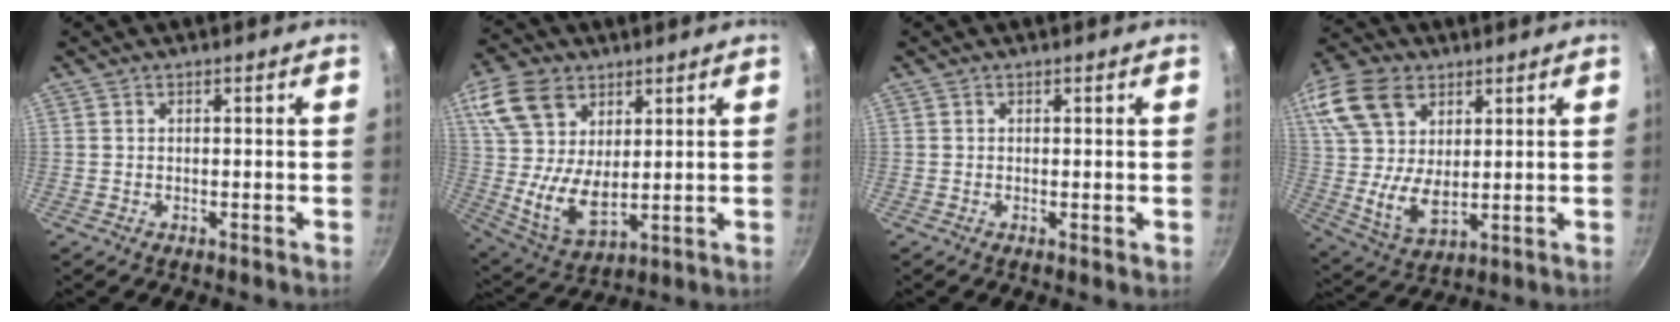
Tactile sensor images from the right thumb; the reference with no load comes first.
{"total": 15.6, "force": [6.8, 10.1, 9.8], "torque": [-0.182, -0.028, 0.136]}
{"total": 0.7, "force": [0.0, 0.1, 0.7], "torque": [-0.011, -0.003, -0.002]}
{"total": 21.3, "force": [9.8, 13.8, 12.8], "torque": [-0.279, -0.003, 0.194]}